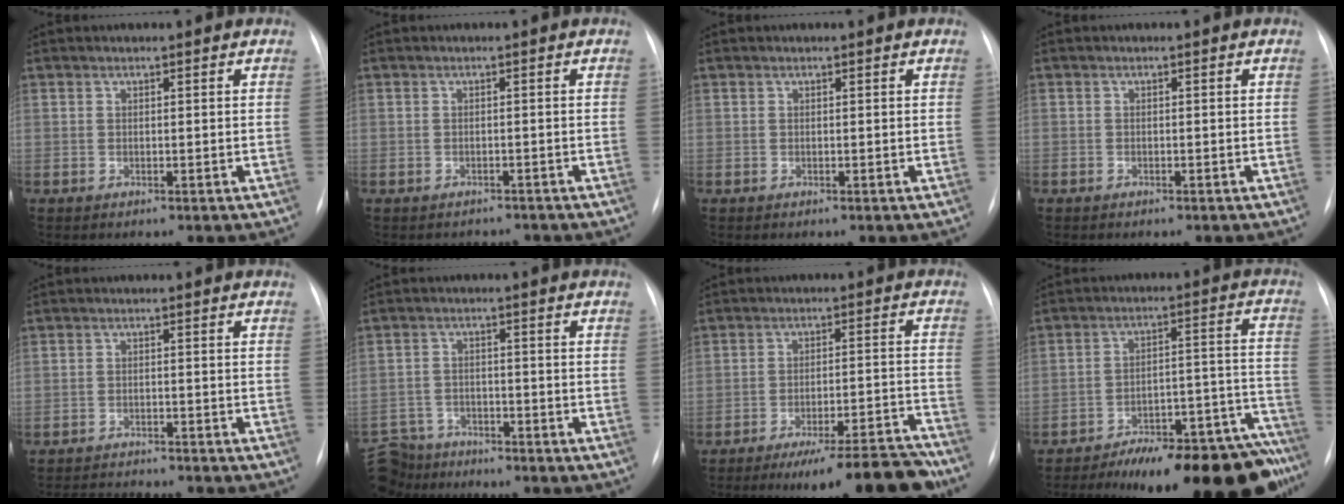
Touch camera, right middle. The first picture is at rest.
{"total": 2.6, "force": [-2.2, 1.2, -0.5], "torque": [0.004, 0.008, -0.031]}
{"total": 0.0}
{"total": 0.7, "force": [-0.6, 0.4, 0.2], "torque": [-0.008, 0.001, -0.008]}
{"total": 7.4, "force": [-7.1, 0.5, 2.0], "torque": [-0.027, -0.006, -0.104]}
{"total": 9.1, "force": [-8.3, 3.7, 0.4], "torque": [-0.022, 0.012, -0.141]}
{"total": 13.6, "force": [-12.1, 0.2, 6.3], "torque": [-0.059, 0.017, -0.178]}
{"total": 23.6, "force": [-19.9, 5.0, 11.7], "torque": [-0.072, 0.027, -0.273]}